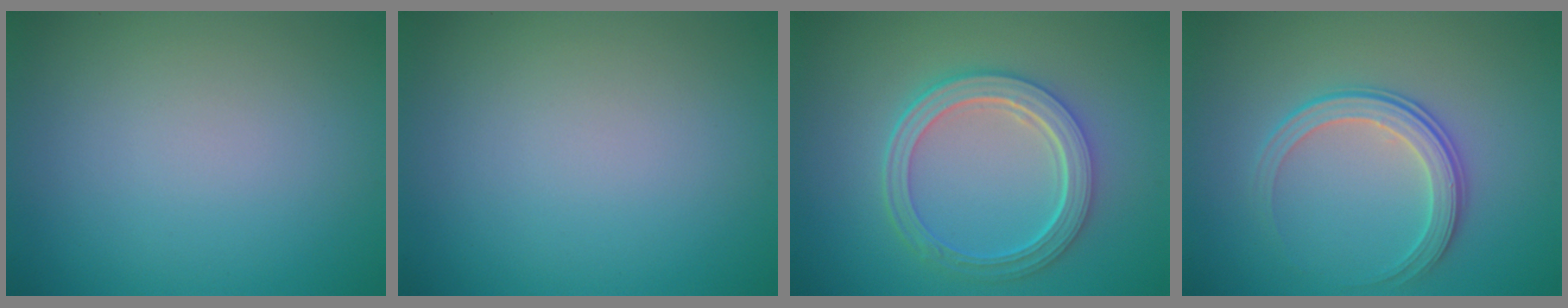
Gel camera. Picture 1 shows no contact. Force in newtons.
{"total": 0.0}
{"total": 5.6, "press": 4.1, "slide": 3.8}
{"total": 3.2, "press": 2.8, "slide": 1.6}